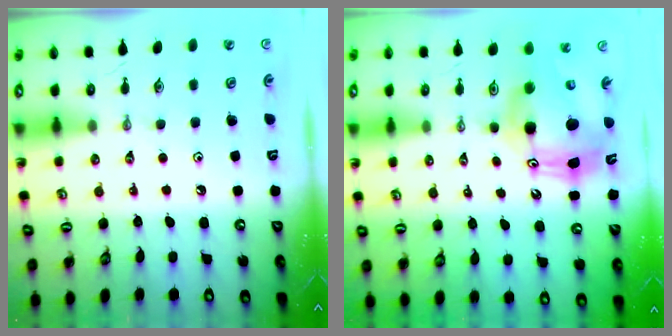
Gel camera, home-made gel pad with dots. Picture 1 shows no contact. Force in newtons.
{"total": 11.3, "press": 11.3, "slide": 1.1}